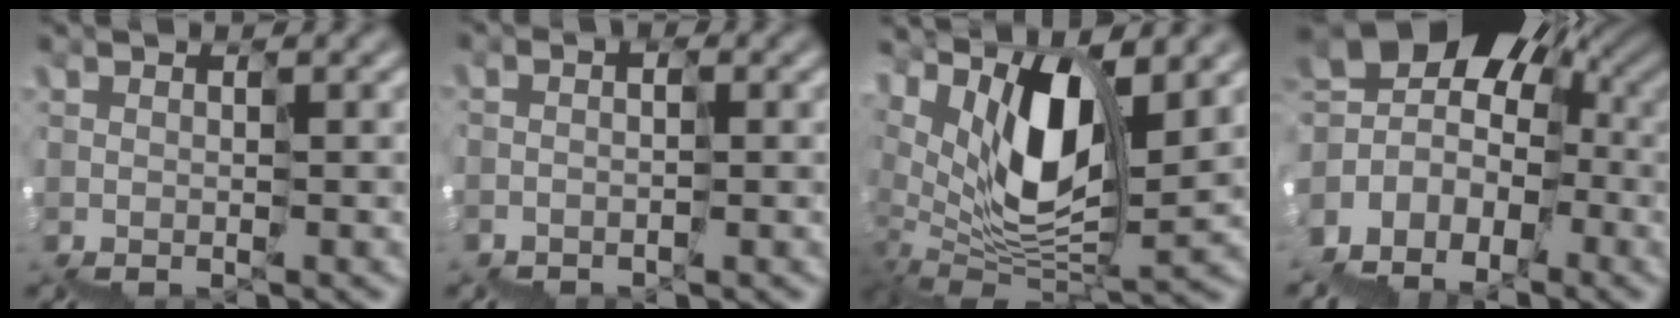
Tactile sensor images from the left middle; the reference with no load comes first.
{"total": 1.2, "force": [-1.0, -0.1, -0.8], "torque": [0.002, 0.002, -0.017]}
{"total": 7.1, "force": [3.6, 2.7, 5.5], "torque": [-0.134, 0.004, 0.073]}
{"total": 6.8, "force": [-1.6, 5.7, 3.3], "torque": [-0.056, 0.017, -0.031]}